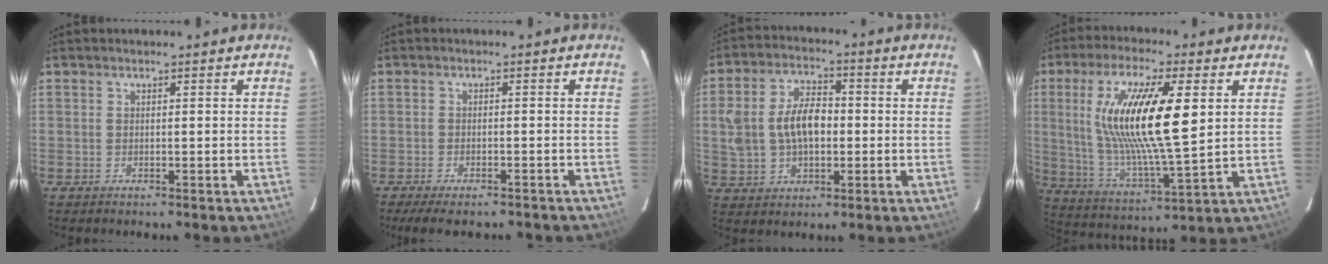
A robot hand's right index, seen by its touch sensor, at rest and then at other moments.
{"total": 8.5, "force": [-7.1, 2.2, 4.1], "torque": [-0.093, -0.025, -0.109]}
{"total": 11.0, "force": [-0.1, 6.9, 8.6], "torque": [-0.178, 0.020, 0.007]}
{"total": 18.9, "force": [4.5, 4.3, 17.9], "torque": [-0.337, -0.002, 0.092]}